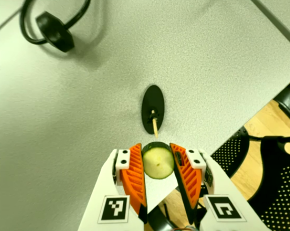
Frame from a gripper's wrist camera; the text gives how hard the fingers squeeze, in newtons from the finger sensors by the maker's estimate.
{"total": 8.1, "left": 8.1, "right": 8.1}